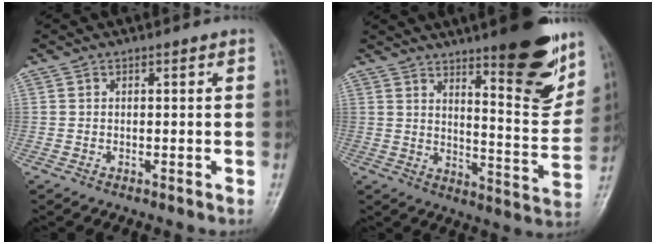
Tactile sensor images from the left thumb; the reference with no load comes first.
{"total": 17.5, "force": [11.1, 4.5, 12.8], "torque": [-0.128, -0.073, 0.163]}